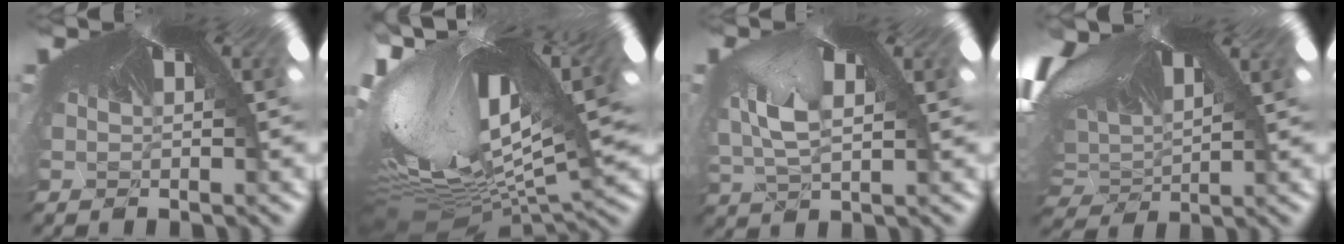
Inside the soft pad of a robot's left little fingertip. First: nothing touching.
{"total": 5.0, "force": [-3.9, 0.4, 3.0], "torque": [-0.122, -0.100, -0.022]}
{"total": 2.8, "force": [-2.0, 2.0, 0.2], "torque": [-0.041, -0.032, -0.001]}
{"total": 2.5, "force": [-1.1, 1.7, 1.4], "torque": [-0.044, -0.042, 0.016]}